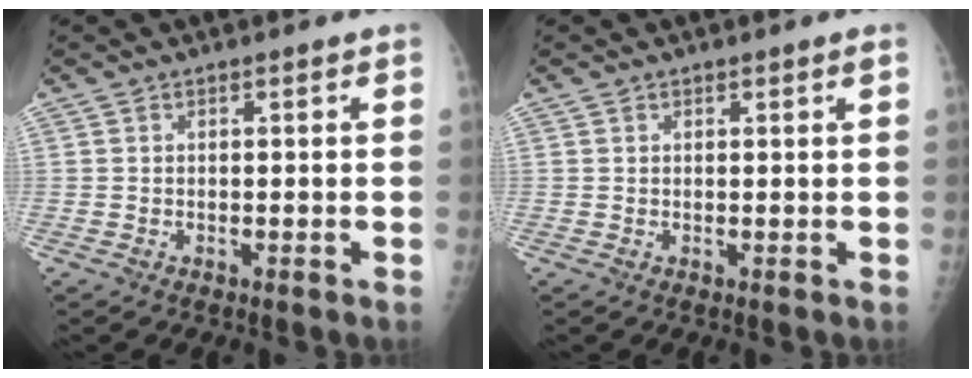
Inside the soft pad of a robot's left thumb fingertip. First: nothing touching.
{"total": 0.6, "force": [0.4, 0.1, 0.3], "torque": [-0.004, -0.003, 0.007]}